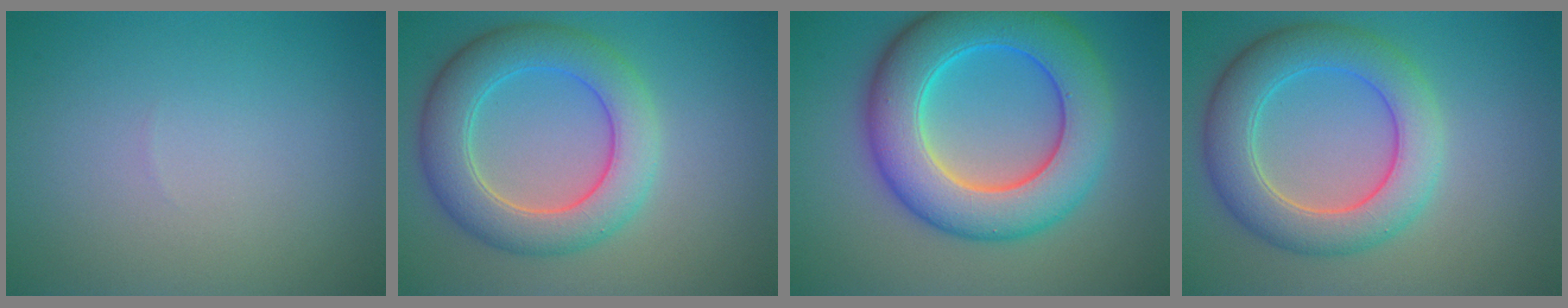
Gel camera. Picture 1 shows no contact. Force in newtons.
{"total": 6.8, "press": 6.8, "slide": 0.5}
{"total": 10.3, "press": 10.2, "slide": 0.3}
{"total": 6.8, "press": 6.8, "slide": 0.5}